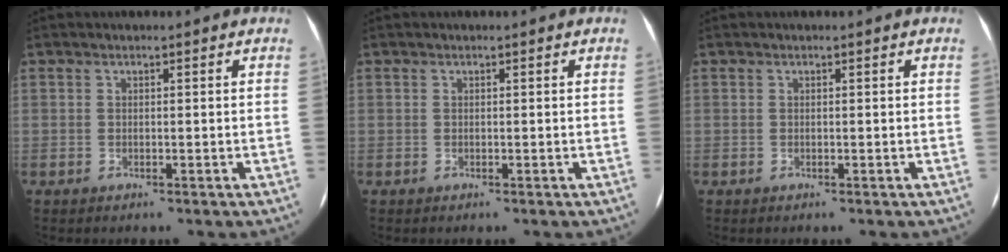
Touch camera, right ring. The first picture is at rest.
{"total": 0.0}
{"total": 0.0}